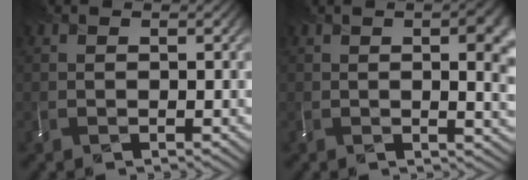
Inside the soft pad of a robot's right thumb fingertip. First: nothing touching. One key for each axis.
{"total": 6.4, "fx": 1.3, "fy": 2.1, "fz": 5.9, "tx": -0.058, "ty": 0.008, "tz": 0.016}